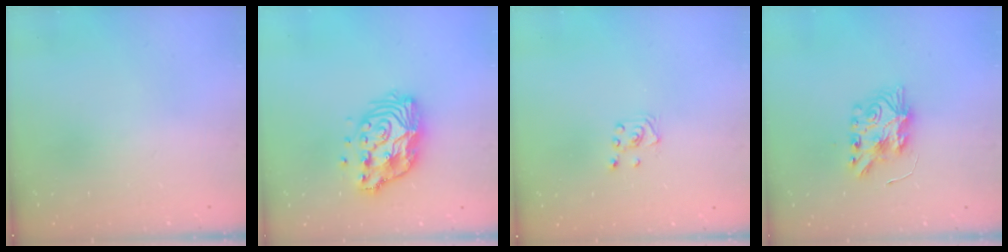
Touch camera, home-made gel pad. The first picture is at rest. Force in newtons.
{"total": 13.5, "press": 13.4, "slide": 1.2}
{"total": 3.0, "press": 2.9, "slide": 0.3}
{"total": 8.4, "press": 8.4, "slide": 0.7}